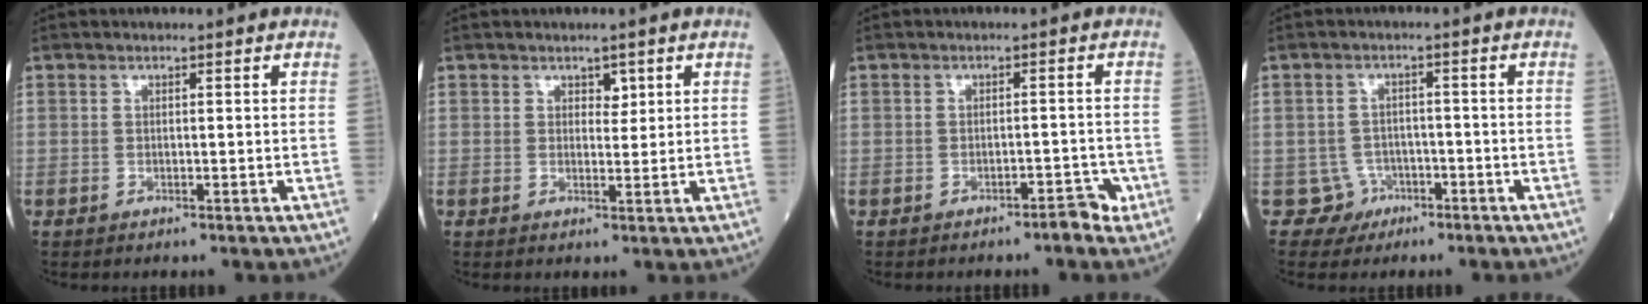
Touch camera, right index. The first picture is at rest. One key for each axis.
{"total": 1.7, "fx": 1.0, "fy": 1.0, "fz": 0.9, "tx": -0.009, "ty": -0.001, "tz": 0.015}
{"total": 2.5, "fx": -1.7, "fy": 0.7, "fz": 1.7, "tx": -0.017, "ty": 0.004, "tz": -0.026}
{"total": 3.6, "fx": -1.8, "fy": 3.1, "fz": -0.8, "tx": 0.019, "ty": 0.016, "tz": -0.026}